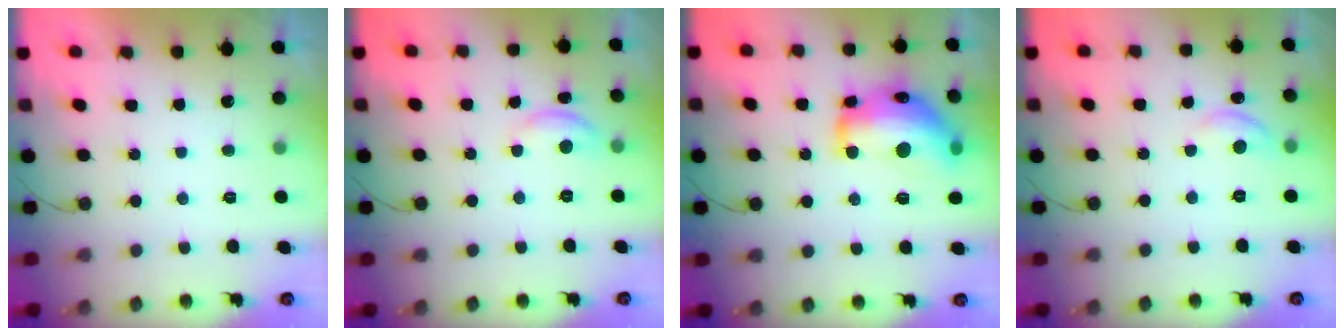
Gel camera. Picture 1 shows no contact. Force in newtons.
{"total": 6.3, "press": 6.3, "slide": 0.4}
{"total": 20.4, "press": 20.3, "slide": 1.2}
{"total": 6.2, "press": 6.2, "slide": 0.6}